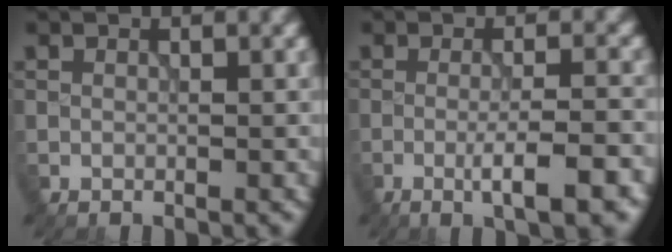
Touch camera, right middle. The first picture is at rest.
{"total": 5.1, "force": [-2.0, 0.7, 4.6], "torque": [-0.069, 0.006, -0.033]}